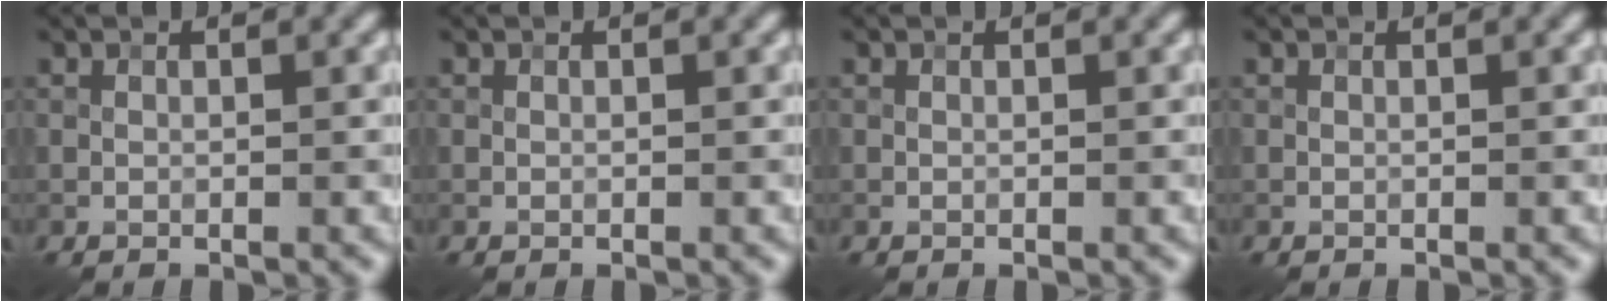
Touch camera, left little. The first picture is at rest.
{"total": 0.0}
{"total": 0.0}
{"total": 0.0}